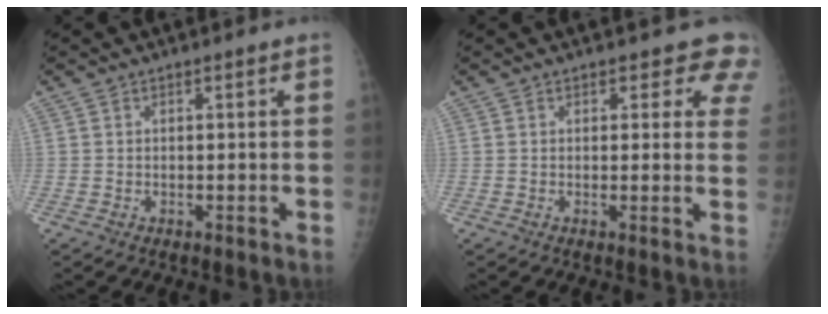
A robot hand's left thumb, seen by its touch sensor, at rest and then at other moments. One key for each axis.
{"total": 5.9, "fx": 4.9, "fy": 3.0, "fz": 1.3, "tx": 0.035, "ty": -0.020, "tz": 0.033}